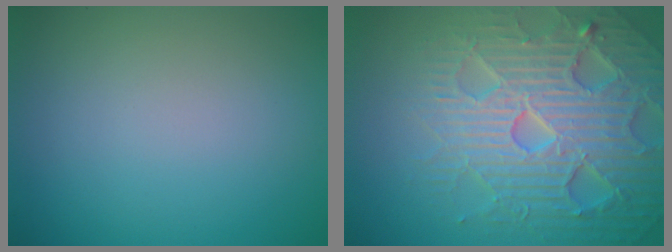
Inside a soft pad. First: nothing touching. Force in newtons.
{"total": 7.4, "press": 7.3, "slide": 1.6}